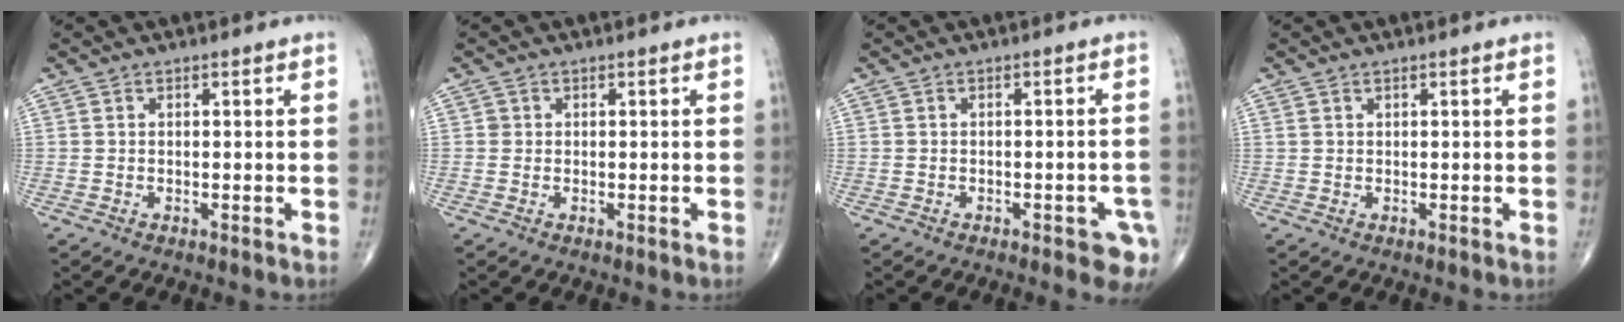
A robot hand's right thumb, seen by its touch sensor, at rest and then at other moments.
{"total": 0.8, "force": [0.1, 0.8, 0.1], "torque": [0.004, 0.003, 0.001]}
{"total": 5.9, "force": [-3.0, 2.2, 4.5], "torque": [-0.039, 0.009, -0.036]}
{"total": 0.6, "force": [0.4, 0.3, 0.3], "torque": [-0.006, 0.005, 0.010]}